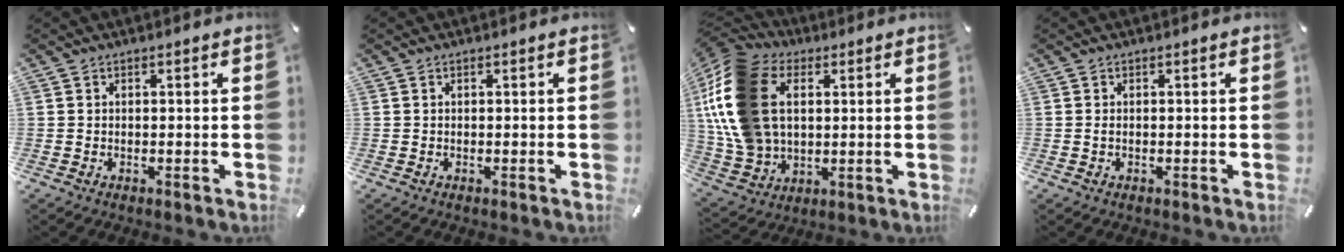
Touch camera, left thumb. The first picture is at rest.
{"total": 0.0}
{"total": 22.2, "force": [4.5, 16.2, 14.4], "torque": [-0.334, -0.004, 0.078]}
{"total": 0.7, "force": [-0.1, 0.3, 0.6], "torque": [-0.013, 0.000, -0.002]}